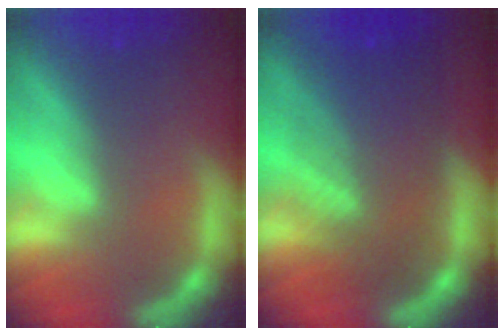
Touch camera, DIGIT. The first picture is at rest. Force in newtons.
{"total": 9.1}